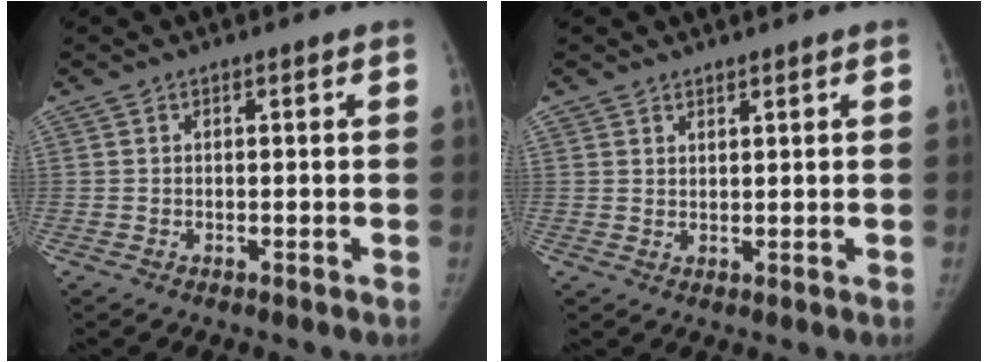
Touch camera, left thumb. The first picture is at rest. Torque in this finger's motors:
{"motor_torque": [-0.20, 0.11, -0.26, 0.13, -0.02]}